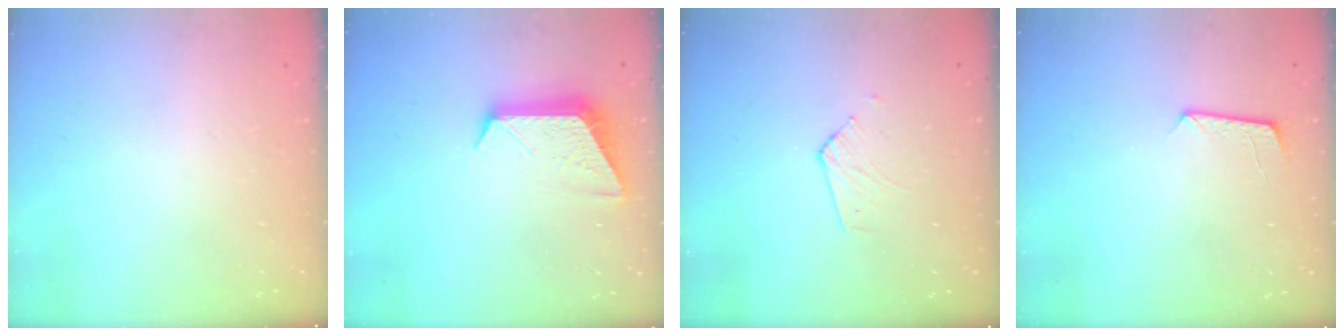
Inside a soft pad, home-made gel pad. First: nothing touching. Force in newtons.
{"total": 10.0, "press": 10.0, "slide": 0.7}
{"total": 2.9, "press": 2.9, "slide": 0.2}
{"total": 8.3, "press": 8.3, "slide": 0.6}